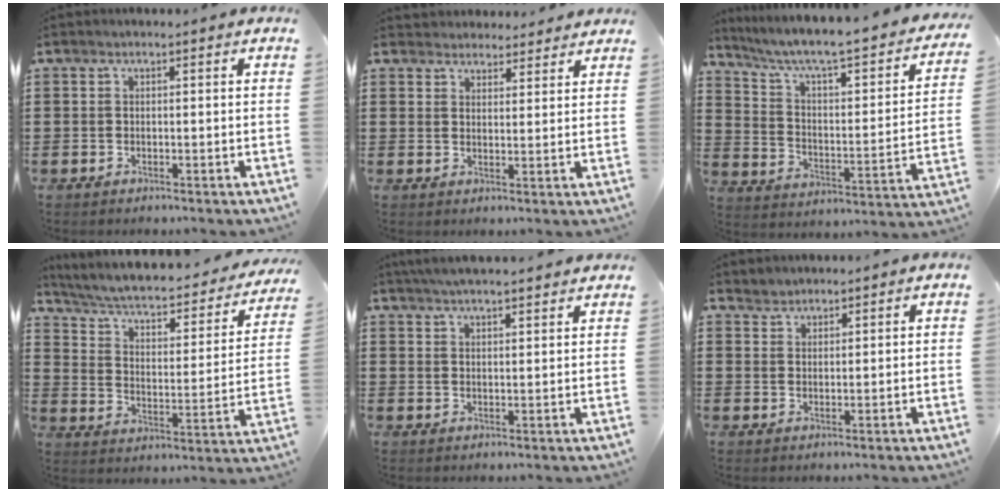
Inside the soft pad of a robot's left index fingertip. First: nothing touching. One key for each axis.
{"total": 3.2, "fx": 3.1, "fy": 1.0, "fz": -0.1, "tx": -0.009, "ty": -0.005, "tz": 0.060}
{"total": 5.0, "fx": 3.5, "fy": 0.4, "fz": 3.6, "tx": -0.086, "ty": -0.041, "tz": 0.048}
{"total": 4.7, "fx": 3.7, "fy": 1.0, "fz": 2.7, "tx": -0.071, "ty": -0.036, "tz": 0.054}
{"total": 3.7, "fx": 3.5, "fy": -0.1, "fz": 1.2, "tx": -0.032, "ty": -0.005, "tz": 0.066}
{"total": 1.7, "fx": 1.6, "fy": 0.5, "fz": -0.4, "tx": 0.003, "ty": 0.003, "tz": 0.033}